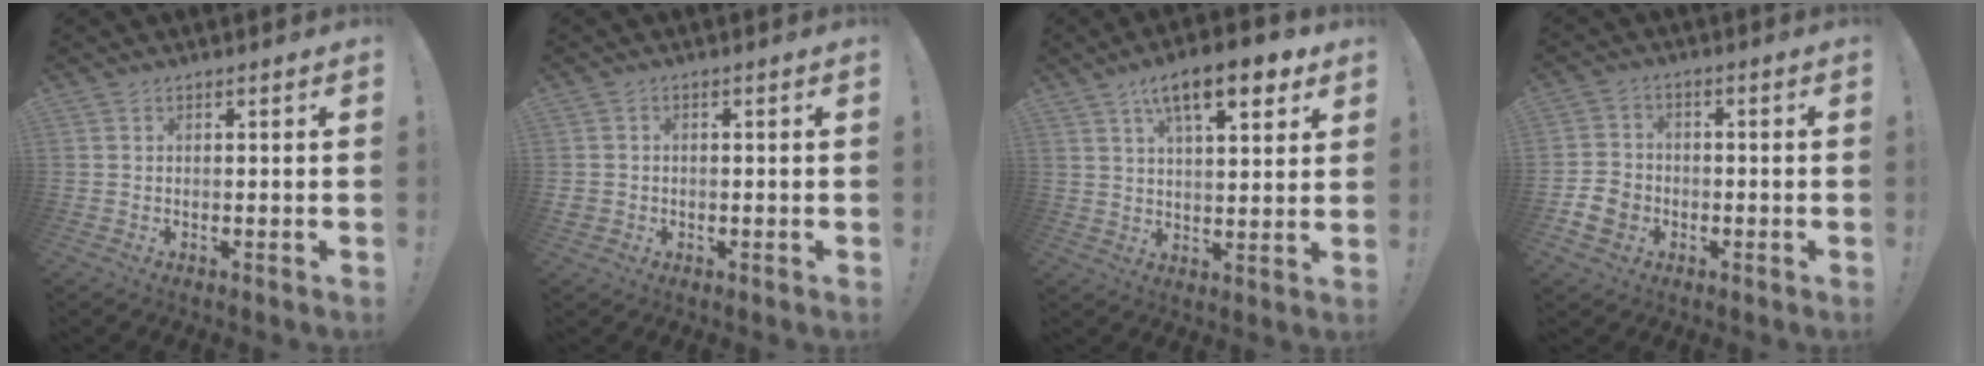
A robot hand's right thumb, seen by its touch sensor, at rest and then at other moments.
{"total": 2.1, "force": [-0.2, 2.0, 0.7], "torque": [-0.013, 0.003, -0.001]}
{"total": 13.4, "force": [7.1, 4.6, 10.4], "torque": [-0.160, -0.022, 0.115]}
{"total": 7.8, "force": [-3.1, 6.2, 3.5], "torque": [-0.074, 0.017, -0.056]}